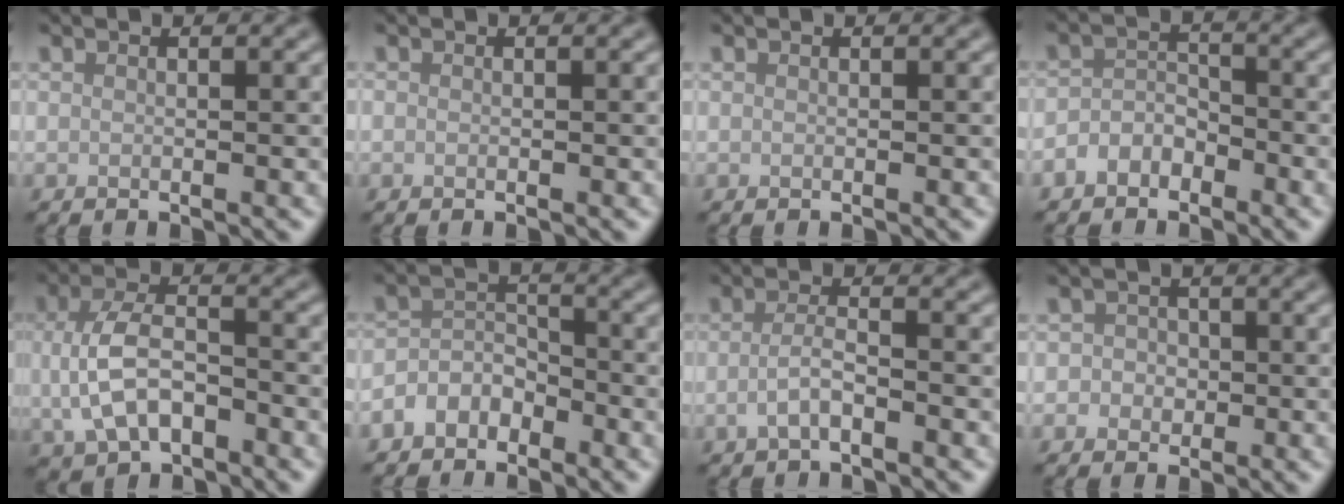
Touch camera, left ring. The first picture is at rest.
{"total": 0.0}
{"total": 0.0}
{"total": 2.2, "force": [-1.5, 1.4, 0.7], "torque": [-0.013, 0.009, -0.030]}
{"total": 6.5, "force": [-1.1, 4.0, 5.0], "torque": [-0.112, -0.004, -0.022]}
{"total": 2.8, "force": [-1.9, 1.8, 1.0], "torque": [-0.017, 0.009, -0.041]}
{"total": 2.2, "force": [-0.8, 0.8, 1.8], "torque": [-0.039, 0.001, -0.022]}
{"total": 2.3, "force": [0.0, 2.1, 0.8], "torque": [0.009, 0.003, -0.017]}